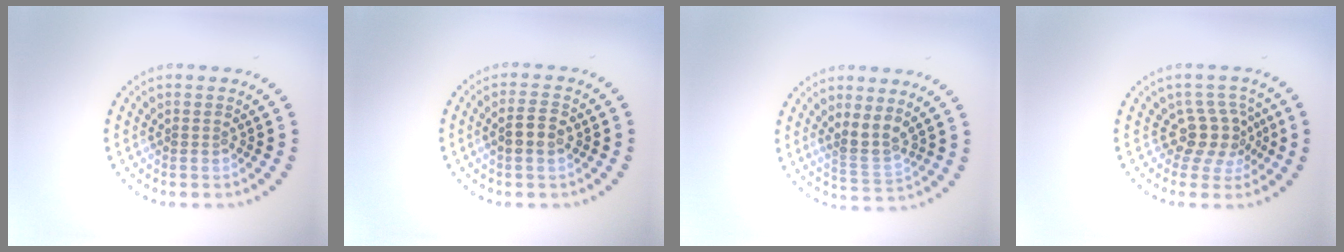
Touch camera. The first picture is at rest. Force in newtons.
{"total": 2.5, "press": 2.5, "slide": 0.3}
{"total": 2.6, "press": 2.3, "slide": 1.2}
{"total": 3.5, "press": 2.7, "slide": 2.3}